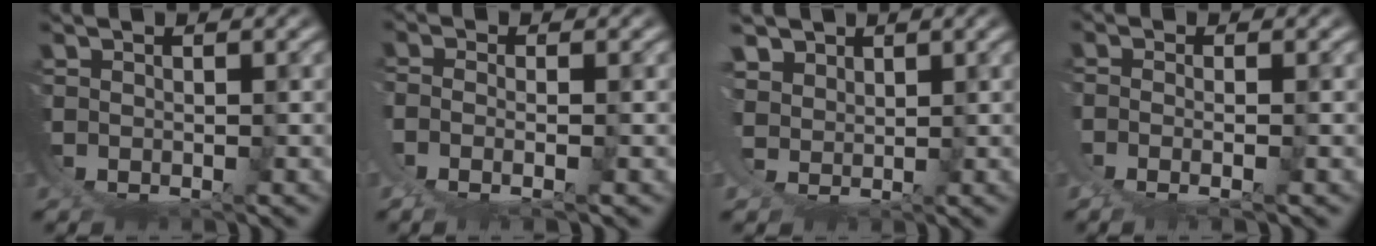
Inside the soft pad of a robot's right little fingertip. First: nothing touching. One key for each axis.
{"total": 2.8, "fx": 0.6, "fy": 0.7, "fz": 2.7, "tx": -0.071, "ty": -0.018, "tz": 0.021}
{"total": 5.8, "fx": 2.9, "fy": 4.7, "fz": 1.9, "tx": -0.072, "ty": -0.012, "tz": 0.045}
{"total": 2.3, "fx": 0.2, "fy": 0.1, "fz": 2.3, "tx": -0.055, "ty": -0.014, "tz": 0.012}